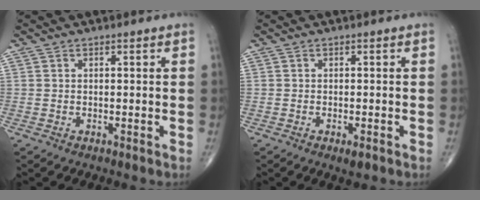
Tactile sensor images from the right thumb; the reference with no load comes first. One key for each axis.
{"total": 1.7, "fx": -0.9, "fy": 0.5, "fz": 1.3, "tx": -0.022, "ty": 0.002, "tz": -0.012}